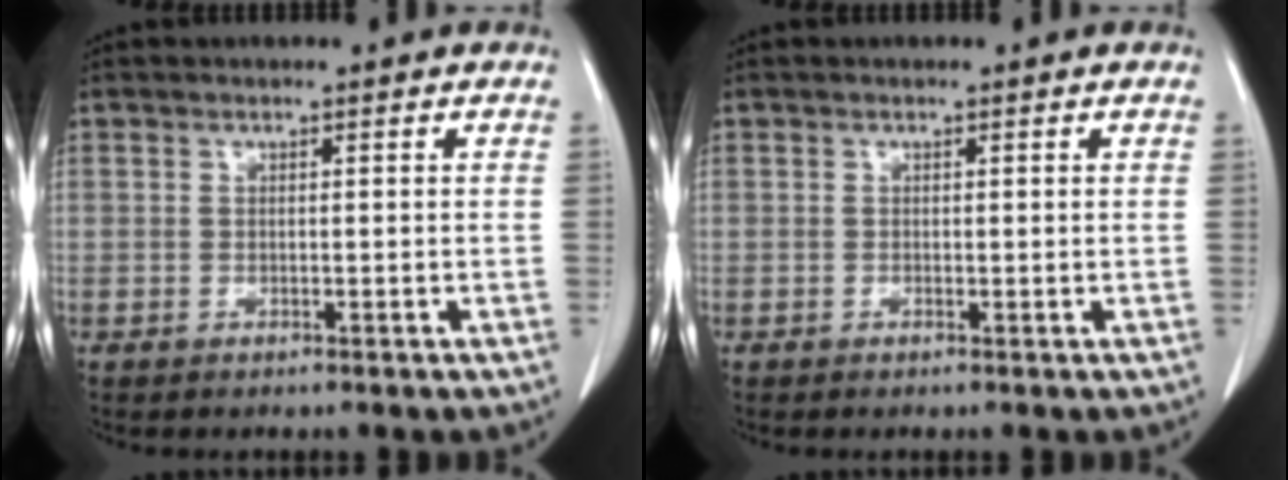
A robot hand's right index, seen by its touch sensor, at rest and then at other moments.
{"total": 0.0}